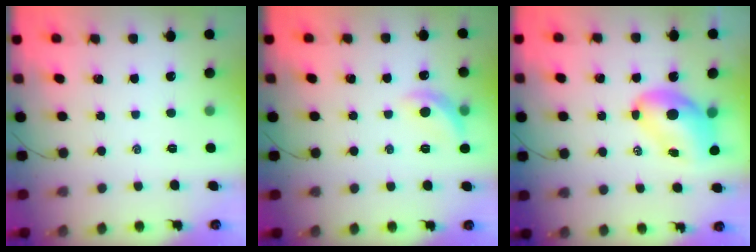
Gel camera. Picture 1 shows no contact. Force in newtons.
{"total": 8.8, "press": 8.7, "slide": 1.3}
{"total": 8.3, "press": 8.2, "slide": 1.4}